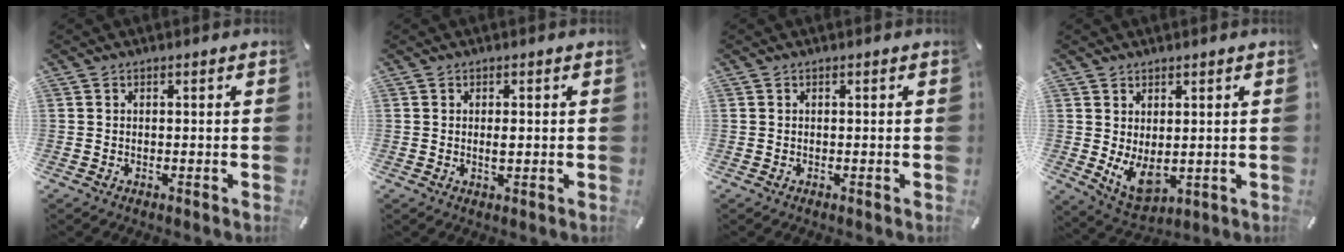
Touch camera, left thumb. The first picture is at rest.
{"total": 1.7, "force": [0.0, 0.6, 1.6], "torque": [-0.031, 0.000, 0.000]}
{"total": 0.0}
{"total": 6.9, "force": [0.7, 4.6, 5.1], "torque": [-0.090, -0.018, 0.015]}